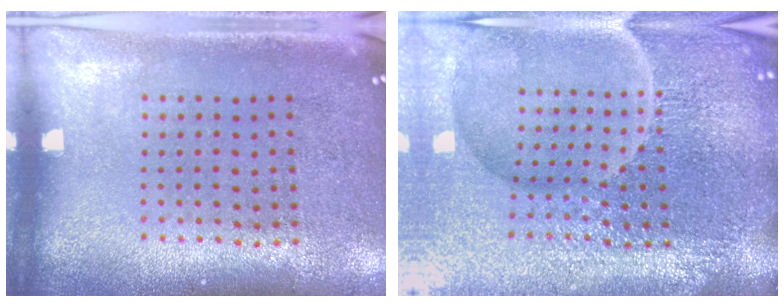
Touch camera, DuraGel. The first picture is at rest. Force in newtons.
{"total": 7.1, "press": 6.2, "slide": 3.4}